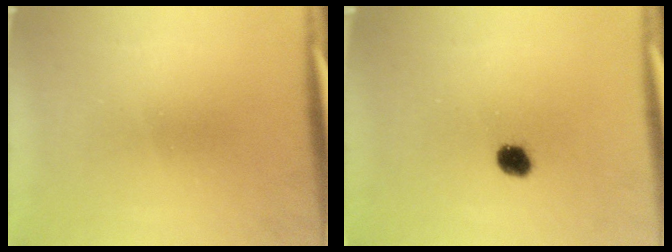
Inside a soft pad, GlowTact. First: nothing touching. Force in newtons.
{"total": 3.5}